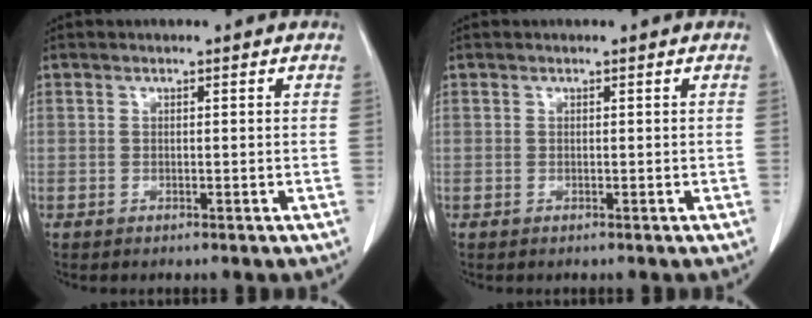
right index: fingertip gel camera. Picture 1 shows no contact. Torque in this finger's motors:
{"motor_torque": [0.01, 0.00, 0.00, 0.00]}